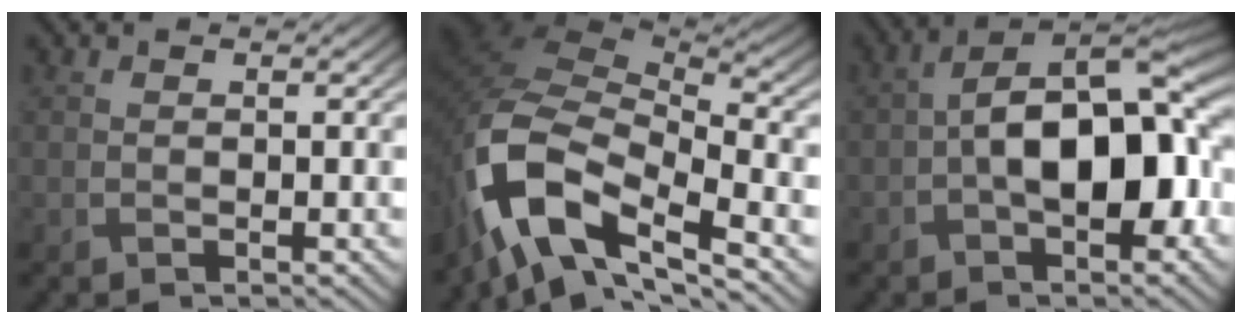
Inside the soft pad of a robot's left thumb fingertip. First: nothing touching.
{"total": 14.5, "force": [-7.4, 6.9, 10.3], "torque": [-0.257, -0.026, -0.131]}
{"total": 12.7, "force": [-1.4, 6.4, 10.8], "torque": [-0.168, 0.012, -0.030]}